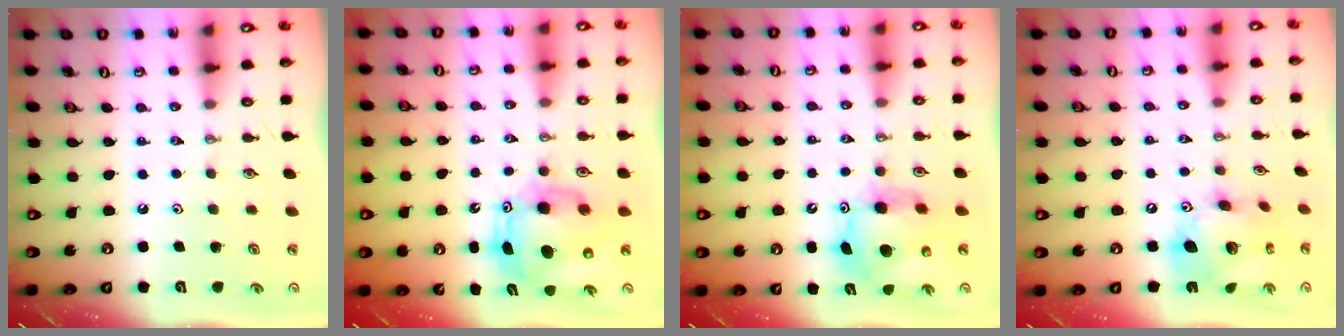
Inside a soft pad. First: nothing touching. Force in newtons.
{"total": 10.3, "press": 10.1, "slide": 2.0}
{"total": 11.6, "press": 11.5, "slide": 1.1}
{"total": 17.2, "press": 17.1, "slide": 1.9}